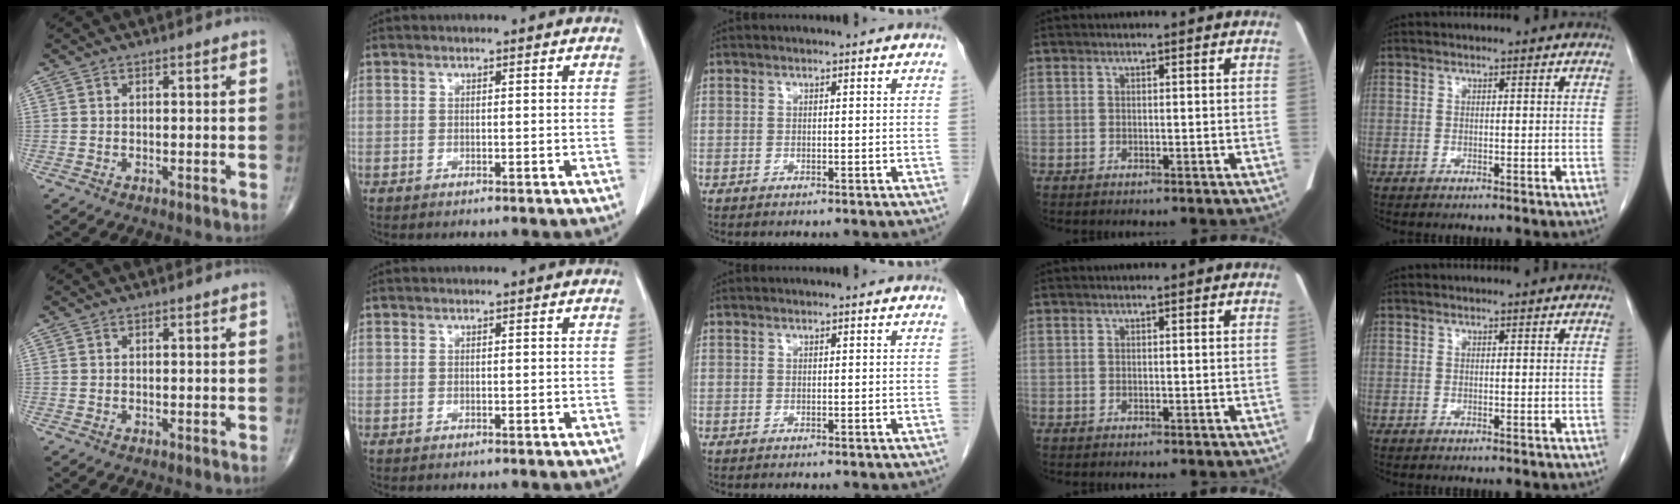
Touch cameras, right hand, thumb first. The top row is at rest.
{}